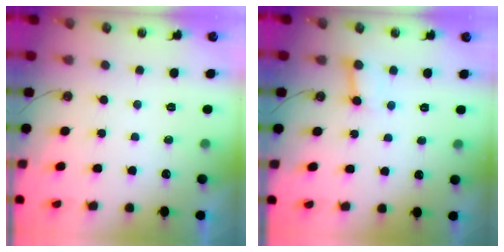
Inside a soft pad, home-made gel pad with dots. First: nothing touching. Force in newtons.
{"total": 3.9, "press": 3.9, "slide": 0.4}